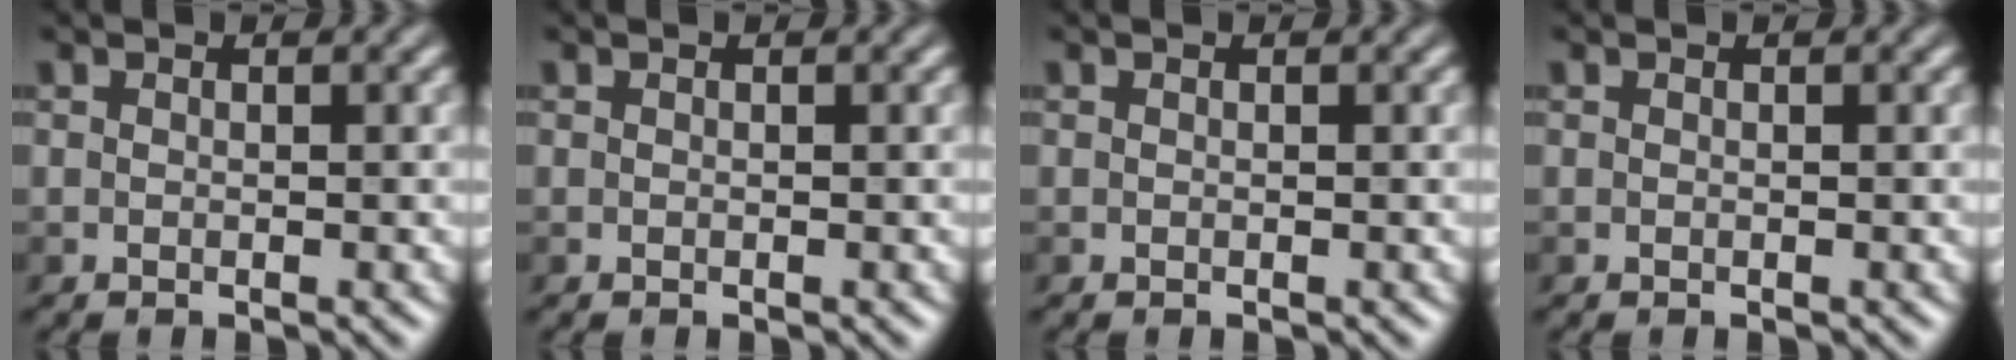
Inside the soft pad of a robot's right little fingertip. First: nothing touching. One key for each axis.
{"total": 0.0}
{"total": 0.0}
{"total": 0.0}